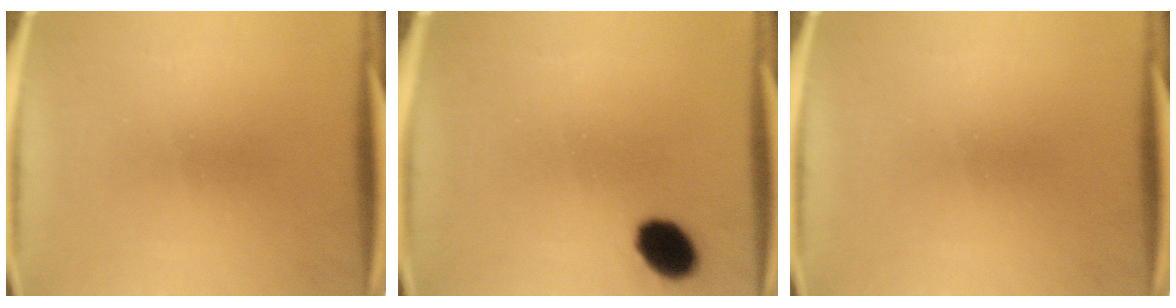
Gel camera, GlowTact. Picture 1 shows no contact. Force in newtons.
{"total": 7.3}
{"total": 0.0}